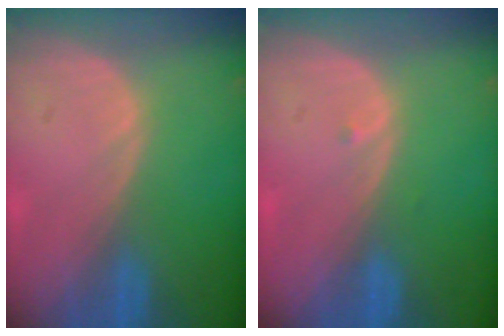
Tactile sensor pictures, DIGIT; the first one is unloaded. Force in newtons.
{"total": 0.5, "press": 0.4, "slide": 0.3}